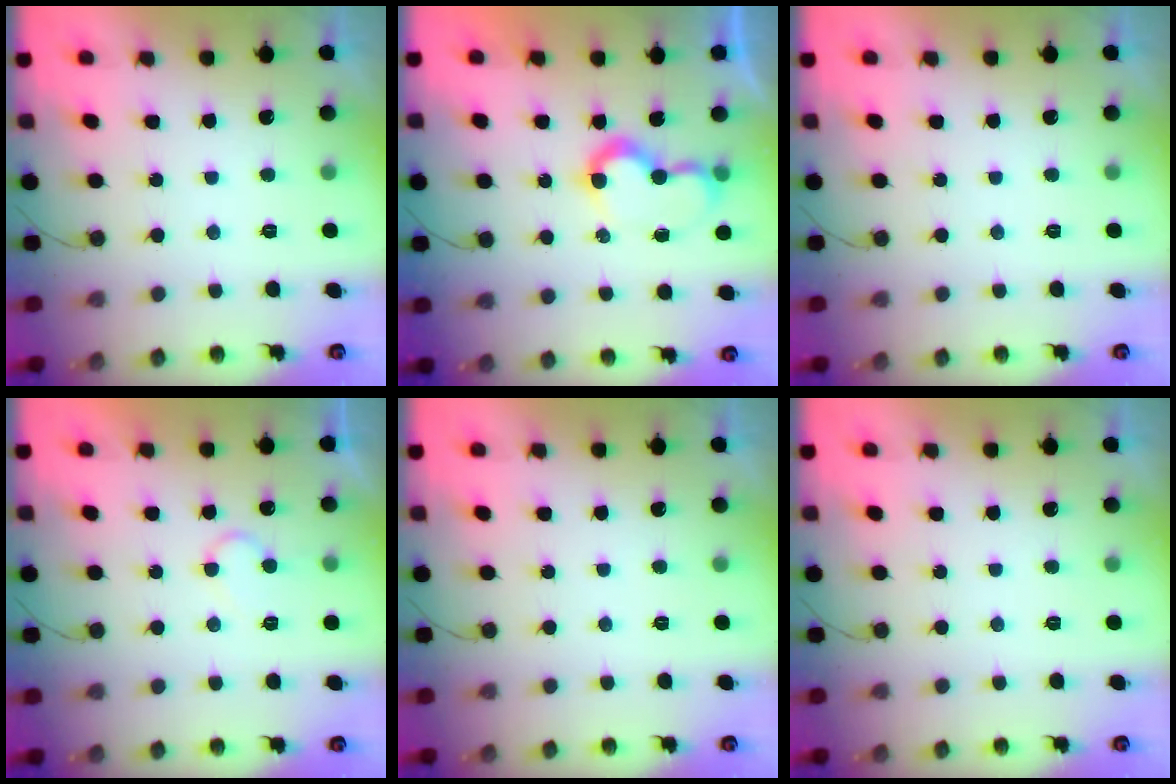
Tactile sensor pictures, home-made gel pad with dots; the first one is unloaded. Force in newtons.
{"total": 8.0, "press": 8.0, "slide": 0.8}
{"total": 0.0}
{"total": 7.3, "press": 7.3, "slide": 0.6}
{"total": 0.0}
{"total": 0.0}